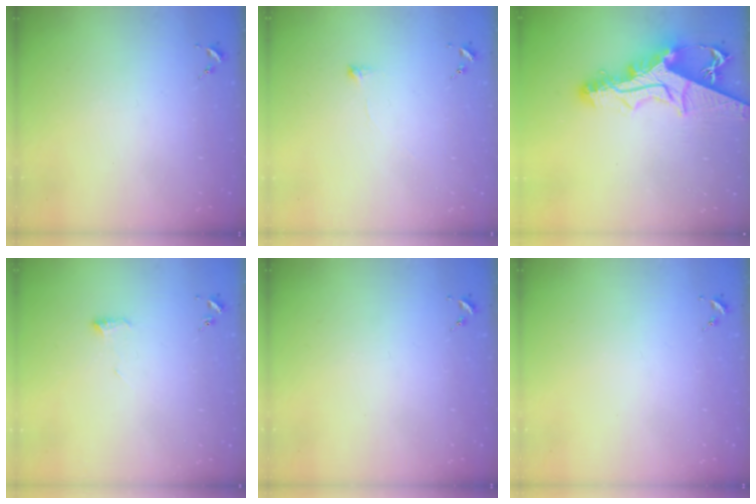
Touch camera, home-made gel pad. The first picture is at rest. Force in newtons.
{"total": 5.8, "press": 5.7, "slide": 0.9}
{"total": 16.6, "press": 16.5, "slide": 1.4}
{"total": 5.2, "press": 5.1, "slide": 0.9}
{"total": 0.0}
{"total": 0.0}